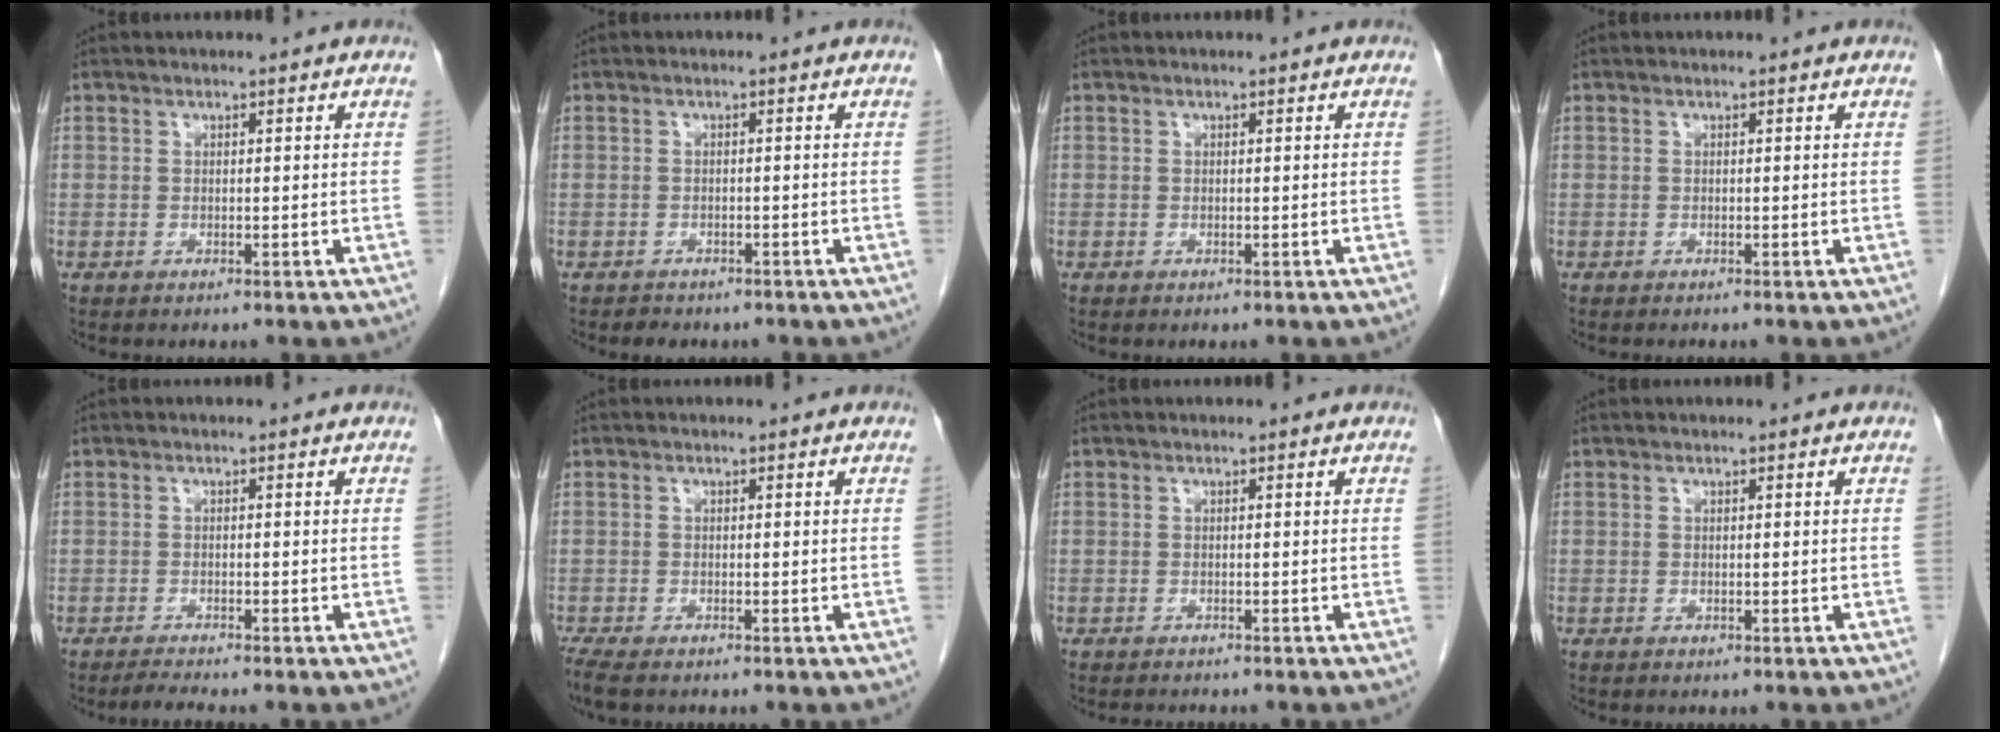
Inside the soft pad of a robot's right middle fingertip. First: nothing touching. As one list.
[{"total": 2.6, "force": [-2.2, 1.4, 0.6], "torque": [-0.017, 0.000, -0.025]}, {"total": 0.0}, {"total": 0.8, "force": [-0.7, 0.1, 0.4], "torque": [-0.002, 0.001, -0.008]}, {"total": 2.1, "force": [-1.9, -0.2, 0.9], "torque": [-0.024, -0.008, -0.034]}, {"total": 3.7, "force": [-2.9, 1.0, 2.0], "torque": [-0.043, -0.012, -0.048]}, {"total": 2.2, "force": [-2.1, 0.4, 0.8], "torque": [-0.011, -0.004, -0.025]}, {"total": 0.0}]